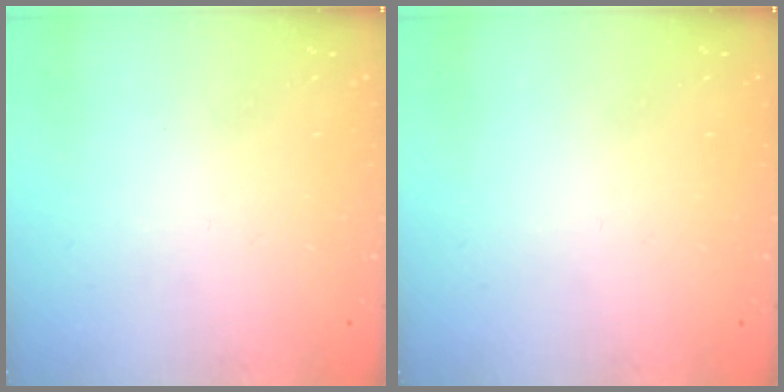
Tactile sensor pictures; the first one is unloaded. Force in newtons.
{"total": 0.0}